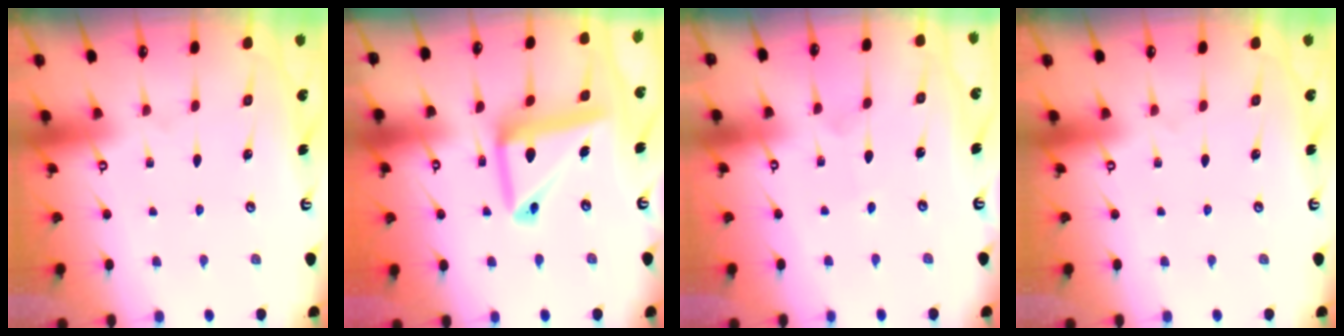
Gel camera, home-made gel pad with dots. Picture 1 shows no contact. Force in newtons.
{"total": 14.7, "press": 14.6, "slide": 1.6}
{"total": 2.9, "press": 2.8, "slide": 0.2}
{"total": 0.0}